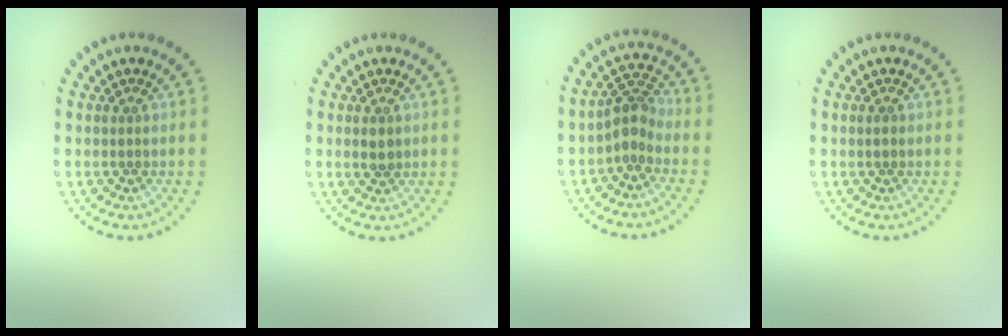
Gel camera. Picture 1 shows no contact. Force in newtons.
{"total": 1.4, "press": 1.4, "slide": 0.1}
{"total": 2.6, "press": 2.0, "slide": 1.6}
{"total": 0.7, "press": 0.7, "slide": 0.1}